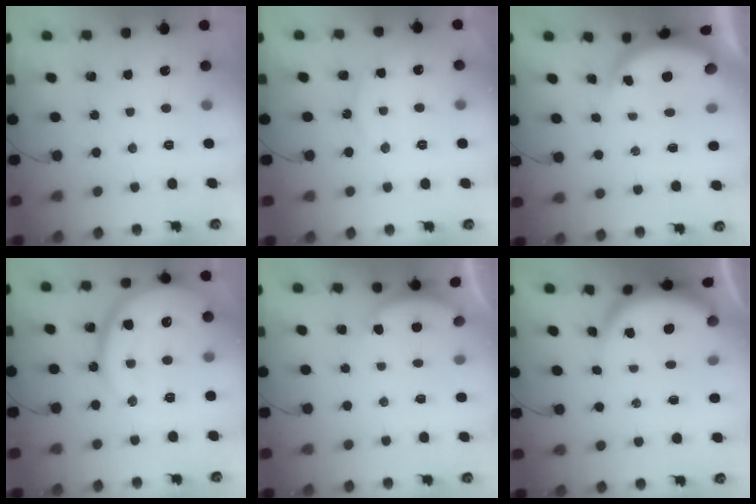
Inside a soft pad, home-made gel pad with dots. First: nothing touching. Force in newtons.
{"total": 8.8, "press": 8.8, "slide": 0.6}
{"total": 4.3, "press": 4.3, "slide": 0.3}
{"total": 20.8, "press": 20.8, "slide": 1.6}
{"total": 1.9, "press": 1.8, "slide": 0.5}
{"total": 5.6, "press": 5.5, "slide": 1.3}